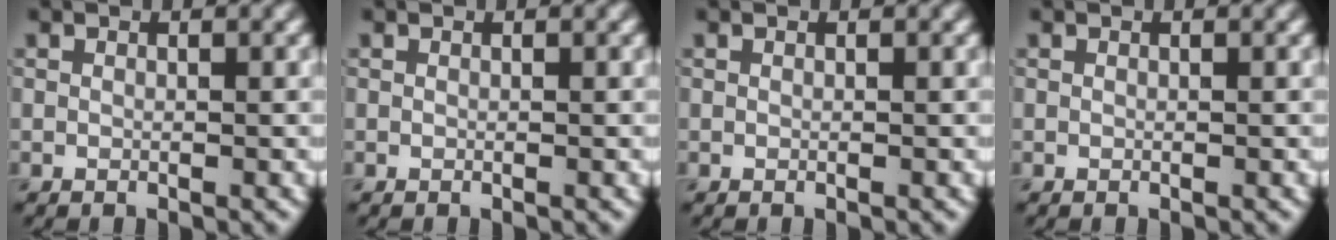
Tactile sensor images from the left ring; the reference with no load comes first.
{"total": 0.0}
{"total": 0.0}
{"total": 0.0}